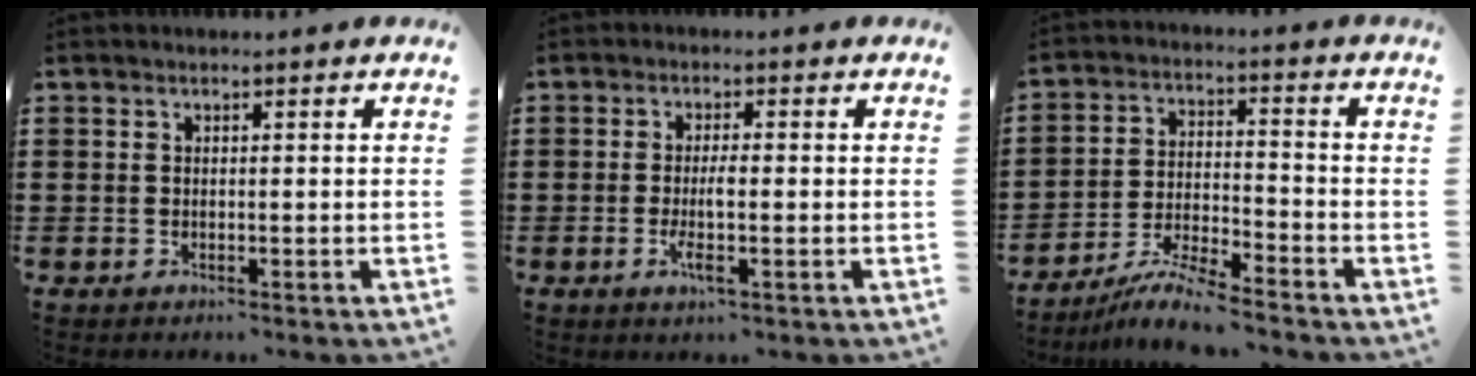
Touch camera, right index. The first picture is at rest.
{"total": 3.8, "force": [-0.8, 0.5, 3.6], "torque": [-0.078, -0.008, -0.020]}
{"total": 6.4, "force": [-6.0, -0.1, 2.1], "torque": [-0.048, -0.004, -0.118]}